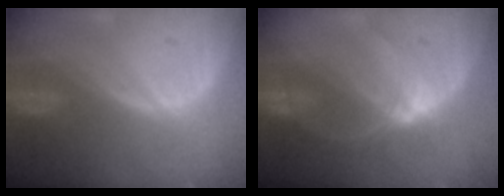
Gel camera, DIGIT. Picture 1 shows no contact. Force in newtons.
{"total": 5.1, "press": 4.9, "slide": 1.5}